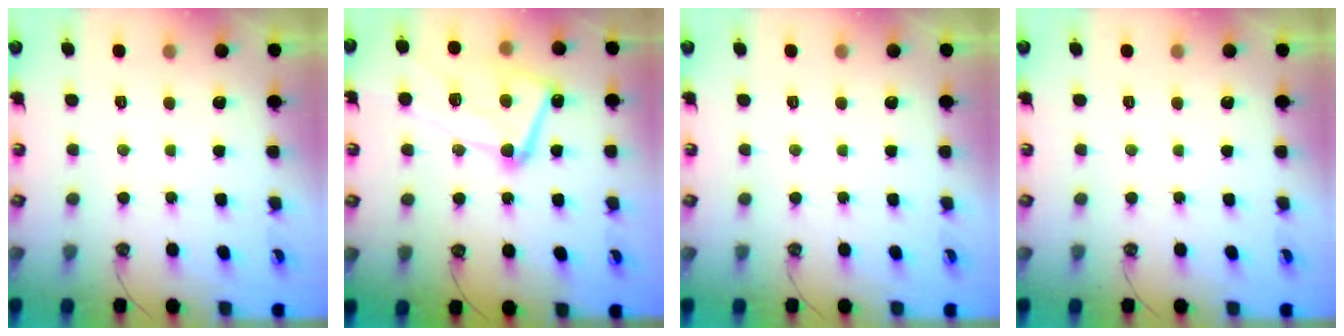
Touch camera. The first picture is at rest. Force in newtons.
{"total": 14.6, "press": 14.6, "slide": 1.3}
{"total": 0.0}
{"total": 0.0}